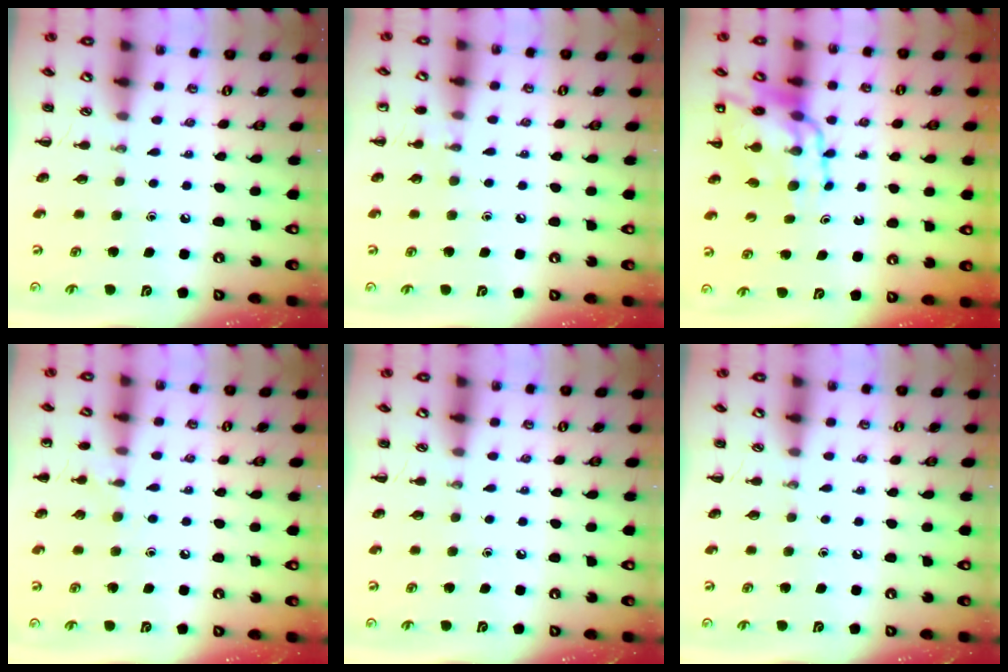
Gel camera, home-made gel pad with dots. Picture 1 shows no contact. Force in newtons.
{"total": 5.5, "press": 5.2, "slide": 1.5}
{"total": 12.4, "press": 11.9, "slide": 3.5}
{"total": 5.7, "press": 5.5, "slide": 1.5}
{"total": 0.0}
{"total": 0.0}